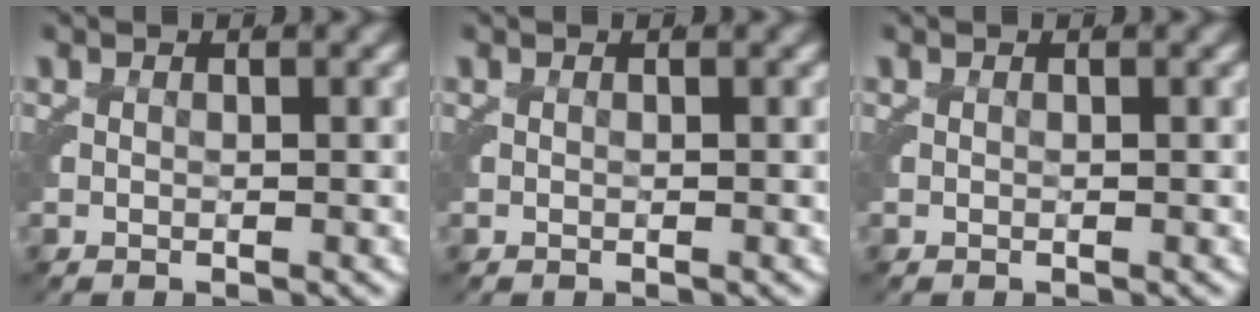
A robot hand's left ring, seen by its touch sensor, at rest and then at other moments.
{"total": 0.0}
{"total": 0.0}